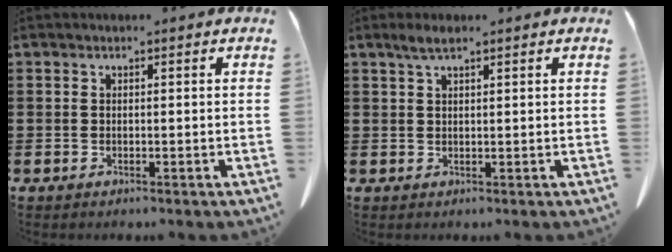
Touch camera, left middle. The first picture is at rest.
{"total": 2.2, "force": [1.4, 0.4, 1.7], "torque": [-0.035, 0.003, 0.024]}